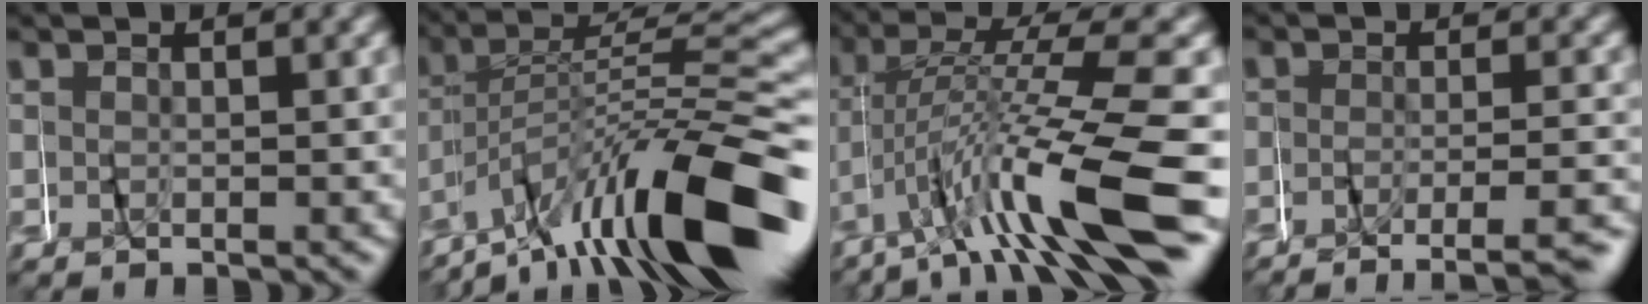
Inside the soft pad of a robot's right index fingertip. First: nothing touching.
{"total": 12.0, "force": [-6.9, 4.4, 8.8], "torque": [-0.138, -0.008, -0.106]}
{"total": 8.2, "force": [-2.8, 2.4, 7.4], "torque": [-0.128, 0.004, -0.047]}
{"total": 4.7, "force": [-3.8, 1.0, 2.4], "torque": [-0.030, -0.010, -0.060]}